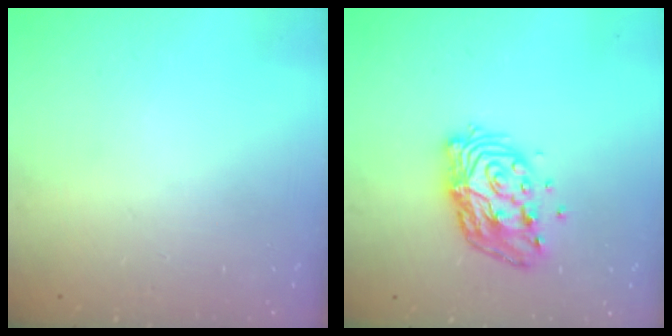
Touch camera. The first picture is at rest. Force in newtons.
{"total": 13.7, "press": 13.7, "slide": 1.2}